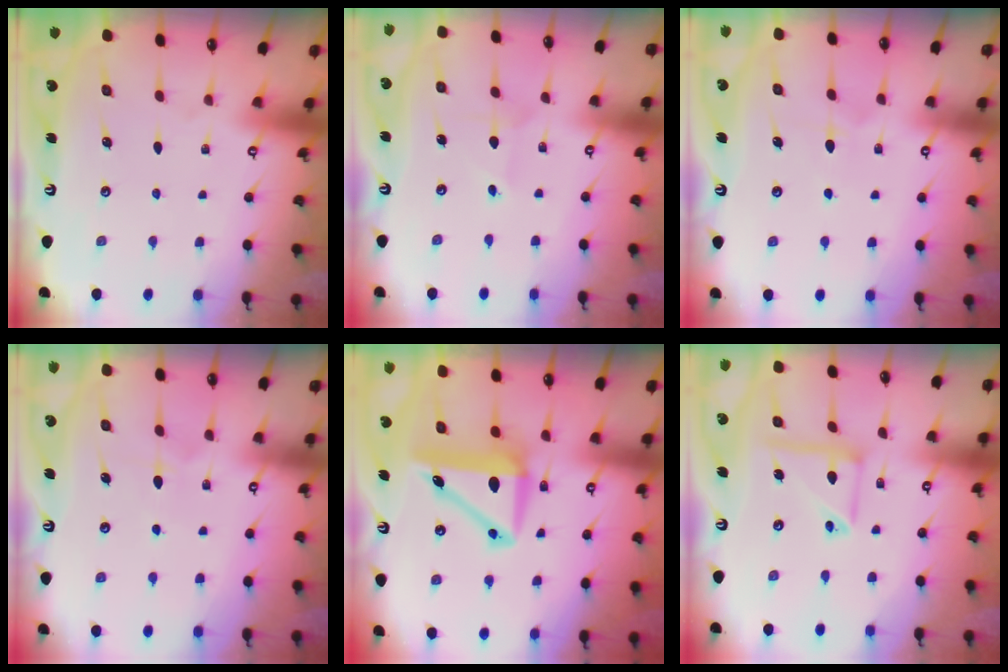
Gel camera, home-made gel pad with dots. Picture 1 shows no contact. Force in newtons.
{"total": 2.8, "press": 2.7, "slide": 0.3}
{"total": 5.4, "press": 5.4, "slide": 0.7}
{"total": 5.4, "press": 5.4, "slide": 0.7}
{"total": 9.8, "press": 9.6, "slide": 2.2}
{"total": 8.1, "press": 8.1, "slide": 0.4}